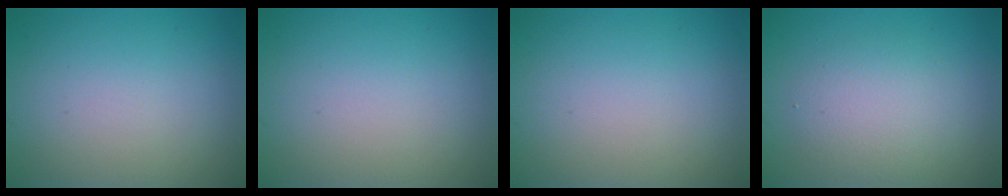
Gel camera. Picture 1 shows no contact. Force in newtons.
{"total": 0.0}
{"total": 0.0}
{"total": 3.5, "press": 3.5, "slide": 0.2}